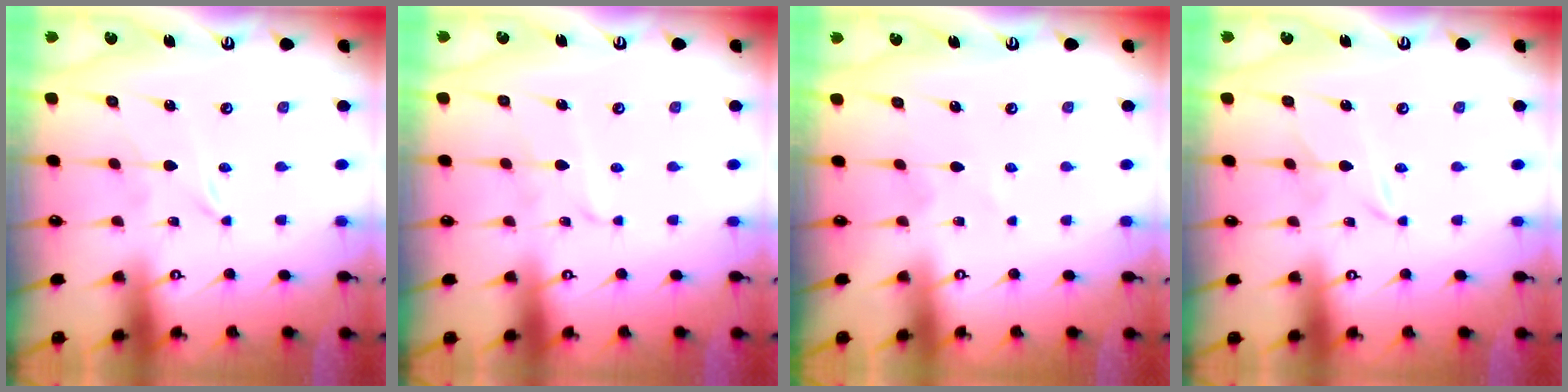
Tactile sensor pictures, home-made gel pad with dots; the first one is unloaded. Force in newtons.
{"total": 2.3, "press": 2.3, "slide": 0.2}
{"total": 1.5, "press": 1.5, "slide": 0.3}
{"total": 2.5, "press": 2.4, "slide": 0.4}